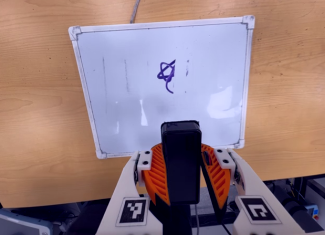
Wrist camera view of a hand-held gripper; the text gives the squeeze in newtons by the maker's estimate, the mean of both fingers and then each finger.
{"total": 9.9, "left": 10.2, "right": 9.6}